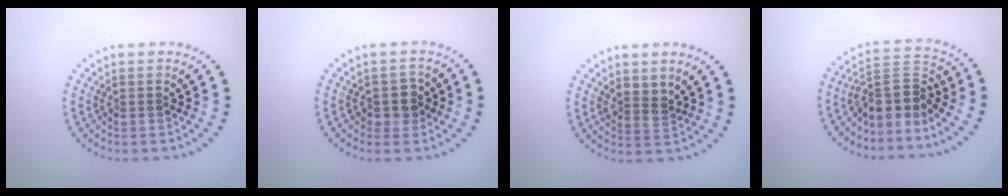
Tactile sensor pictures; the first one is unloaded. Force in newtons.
{"total": 2.0, "press": 1.8, "slide": 0.7}
{"total": 1.9, "press": 1.4, "slide": 1.2}
{"total": 3.9, "press": 2.9, "slide": 2.5}